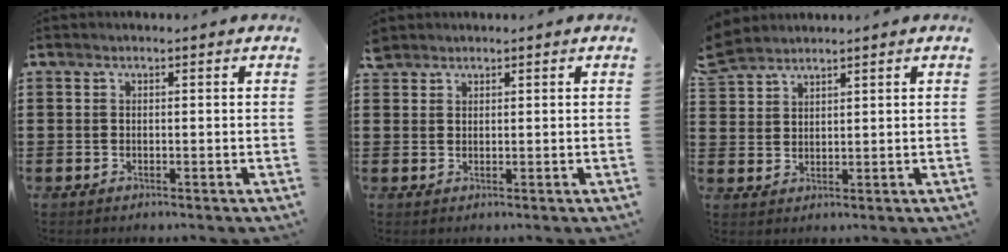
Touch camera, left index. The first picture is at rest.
{"total": 1.8, "force": [1.7, 0.7, 0.1], "torque": [-0.007, 0.003, 0.034]}
{"total": 3.7, "force": [3.4, 1.3, 0.8], "torque": [-0.028, -0.002, 0.066]}